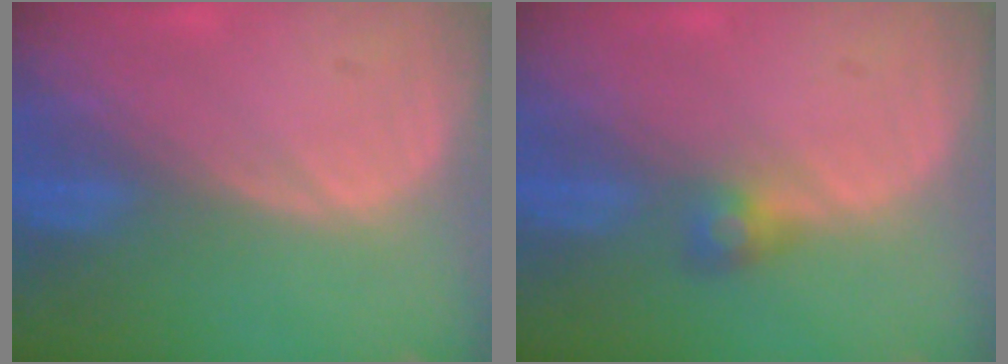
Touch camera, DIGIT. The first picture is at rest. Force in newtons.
{"total": 2.6, "press": 2.5, "slide": 0.7}